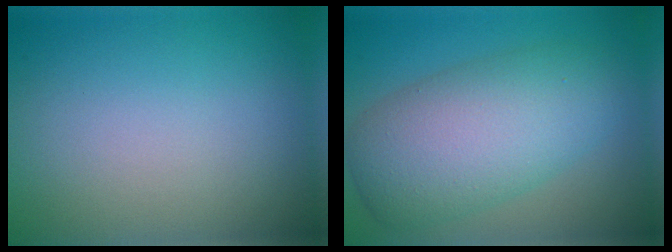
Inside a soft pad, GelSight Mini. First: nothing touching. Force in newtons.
{"total": 8.3, "press": 8.3, "slide": 0.3}